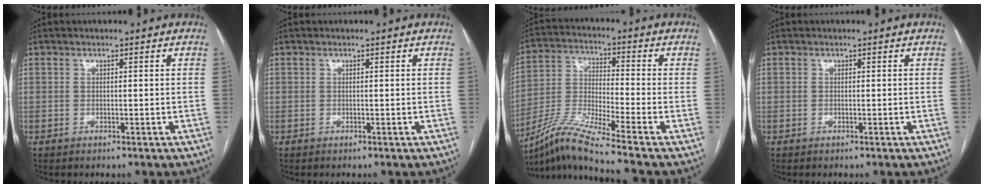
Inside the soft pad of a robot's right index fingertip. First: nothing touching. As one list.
[{"total": 0.0}, {"total": 11.3, "force": [-9.2, -2.4, 6.2], "torque": [-0.133, -0.016, -0.172]}, {"total": 0.0}]